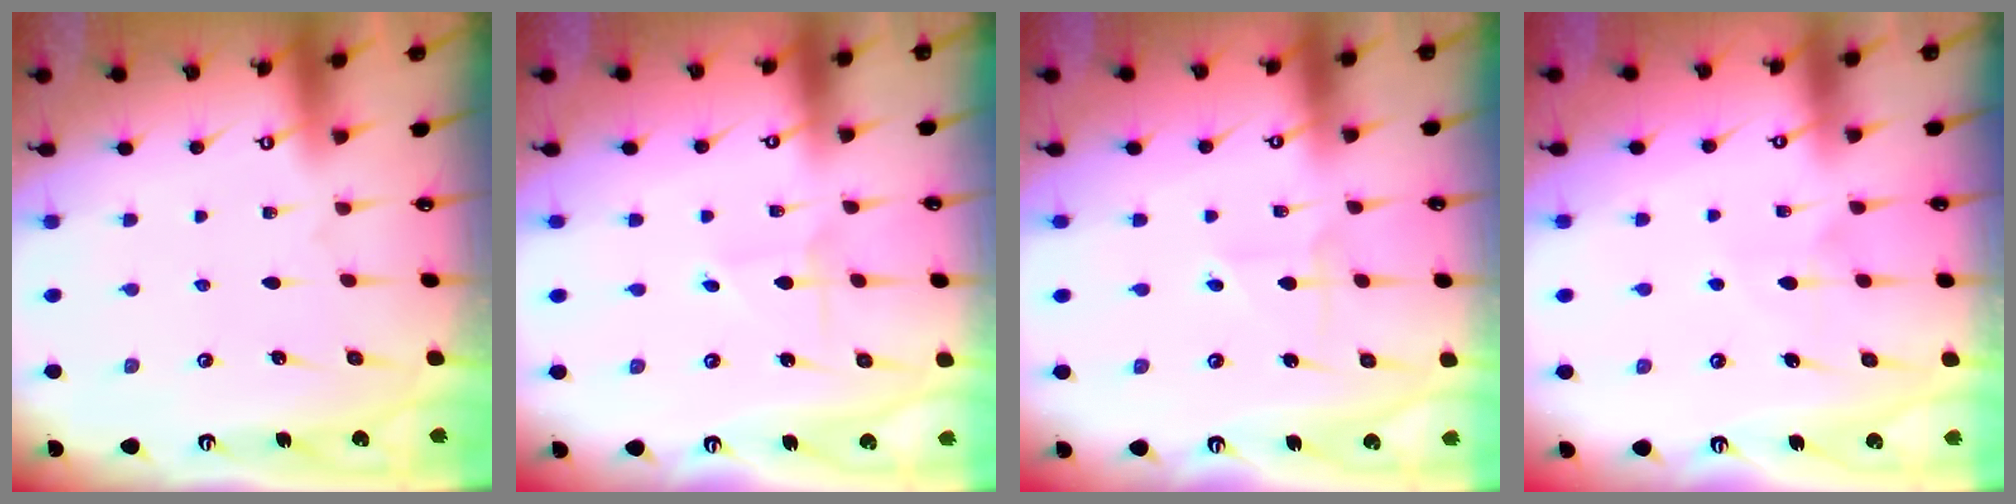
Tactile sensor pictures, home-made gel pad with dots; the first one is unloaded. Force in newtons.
{"total": 1.7, "press": 1.7, "slide": 0.1}
{"total": 4.1, "press": 4.1, "slide": 0.1}
{"total": 6.8, "press": 6.8, "slide": 0.4}